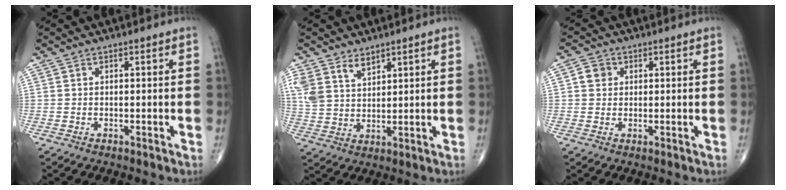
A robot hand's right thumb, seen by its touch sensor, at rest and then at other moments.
{"total": 6.9, "force": [4.5, 4.0, 3.4], "torque": [-0.054, -0.020, 0.099]}
{"total": 3.0, "force": [0.7, 2.7, 1.1], "torque": [-0.005, 0.002, 0.008]}